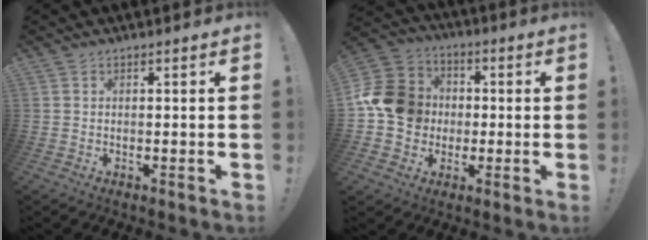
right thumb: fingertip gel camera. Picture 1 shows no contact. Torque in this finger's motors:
{"motor_torque": [1.21, 1.63, 0.64, -0.60, 0.10]}